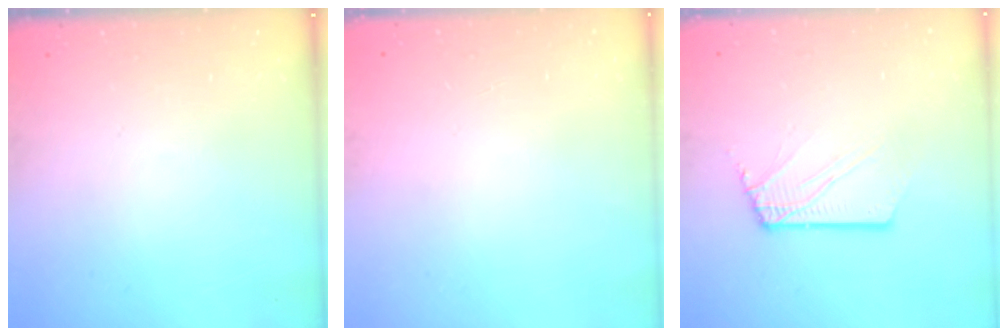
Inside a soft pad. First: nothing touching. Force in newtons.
{"total": 0.0}
{"total": 2.5, "press": 2.5, "slide": 0.3}